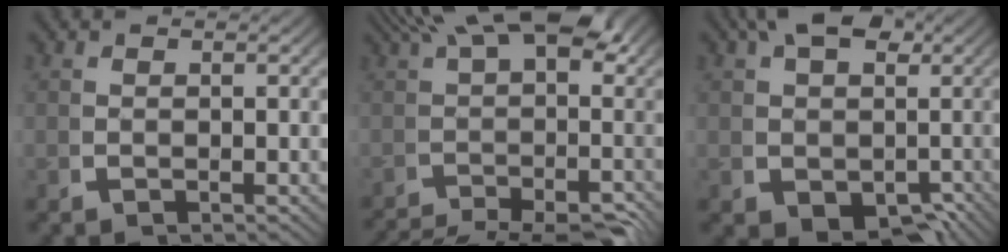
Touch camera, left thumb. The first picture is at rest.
{"total": 13.2, "force": [-2.9, 7.5, 10.5], "torque": [-0.139, -0.030, -0.039]}
{"total": 10.3, "force": [-0.5, 7.7, 6.8], "torque": [-0.112, -0.053, 0.019]}